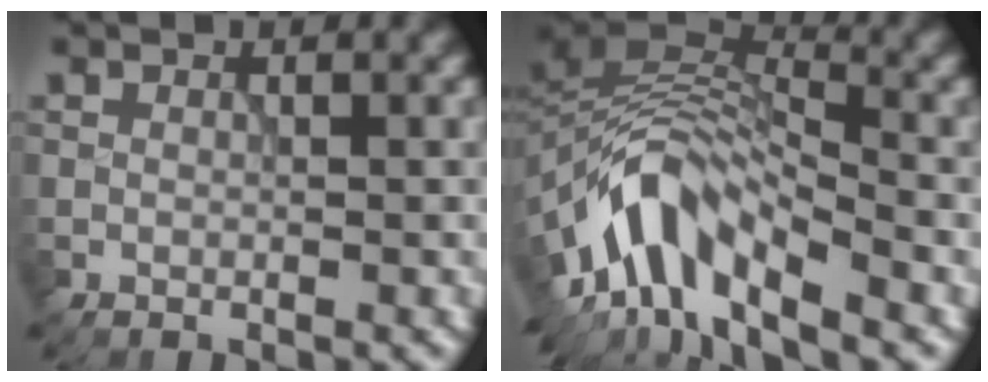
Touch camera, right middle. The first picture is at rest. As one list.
[{"total": 8.9, "force": [-5.3, 3.6, 6.2], "torque": [-0.093, 0.012, -0.114]}]